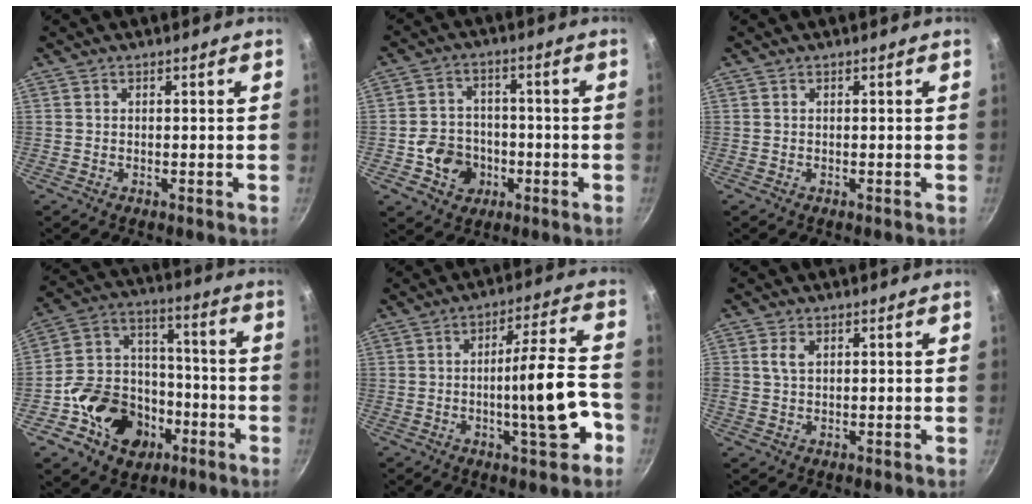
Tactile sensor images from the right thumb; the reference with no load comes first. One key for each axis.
{"total": 8.8, "fx": -2.6, "fy": 7.6, "fz": 3.5, "tx": -0.030, "ty": 0.030, "tz": -0.044}
{"total": 0.0}
{"total": 18.7, "fx": -7.3, "fy": 14.7, "fz": 9.0, "tx": -0.124, "ty": 0.056, "tz": -0.118}
{"total": 13.3, "fx": -4.4, "fy": 3.1, "fz": 12.1, "tx": -0.158, "ty": 0.037, "tz": -0.062}
{"total": 2.9, "fx": 0.9, "fy": 1.9, "fz": 2.0, "tx": -0.034, "ty": 0.000, "tz": 0.017}